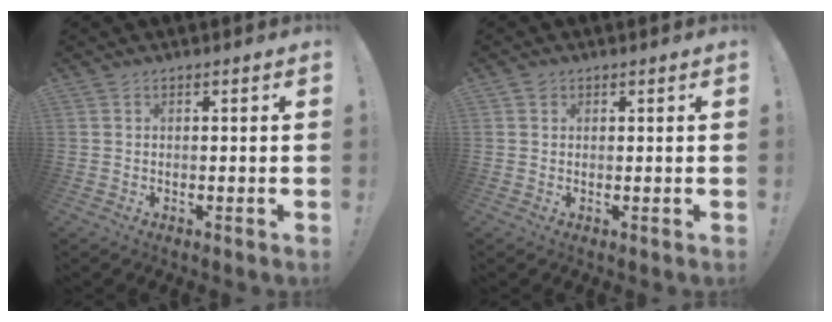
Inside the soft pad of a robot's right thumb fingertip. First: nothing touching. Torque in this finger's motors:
{"motor_torque": [0.13, 0.03, 0.41, -0.15, -0.01]}